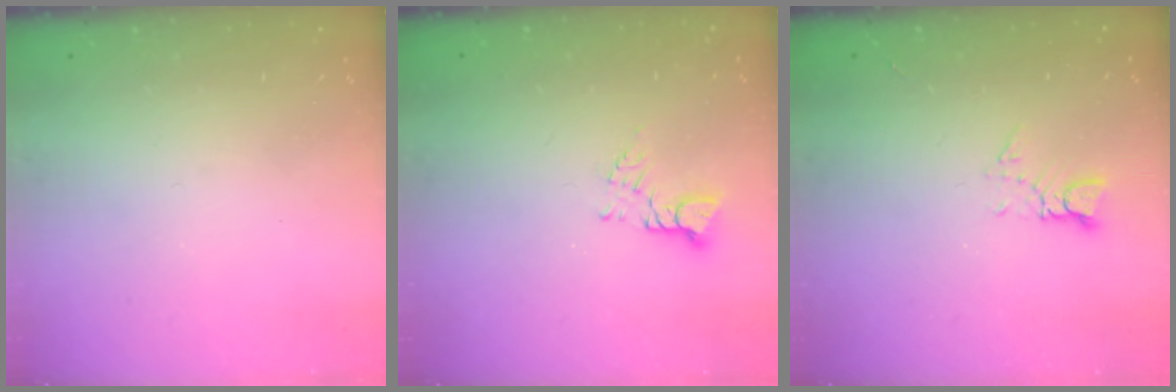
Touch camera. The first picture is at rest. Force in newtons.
{"total": 2.8, "press": 2.8, "slide": 0.5}
{"total": 3.1, "press": 3.1, "slide": 0.2}